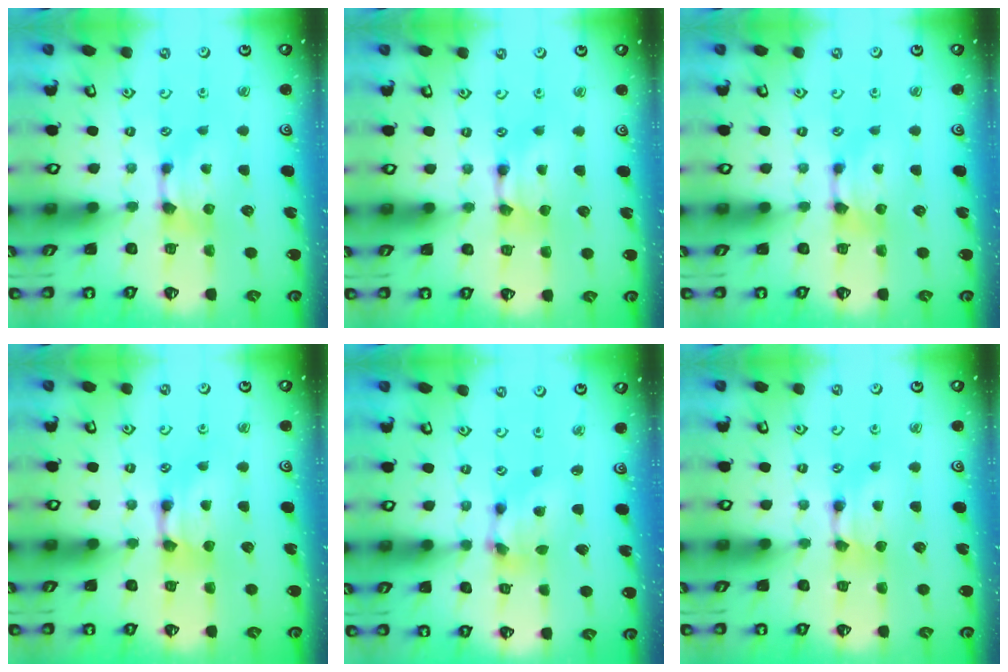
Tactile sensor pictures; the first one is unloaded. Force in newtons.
{"total": 1.8, "press": 1.8, "slide": 0.1}
{"total": 0.0}
{"total": 2.1, "press": 2.1, "slide": 0.1}
{"total": 6.0, "press": 5.6, "slide": 2.1}
{"total": 1.5, "press": 1.5, "slide": 0.2}